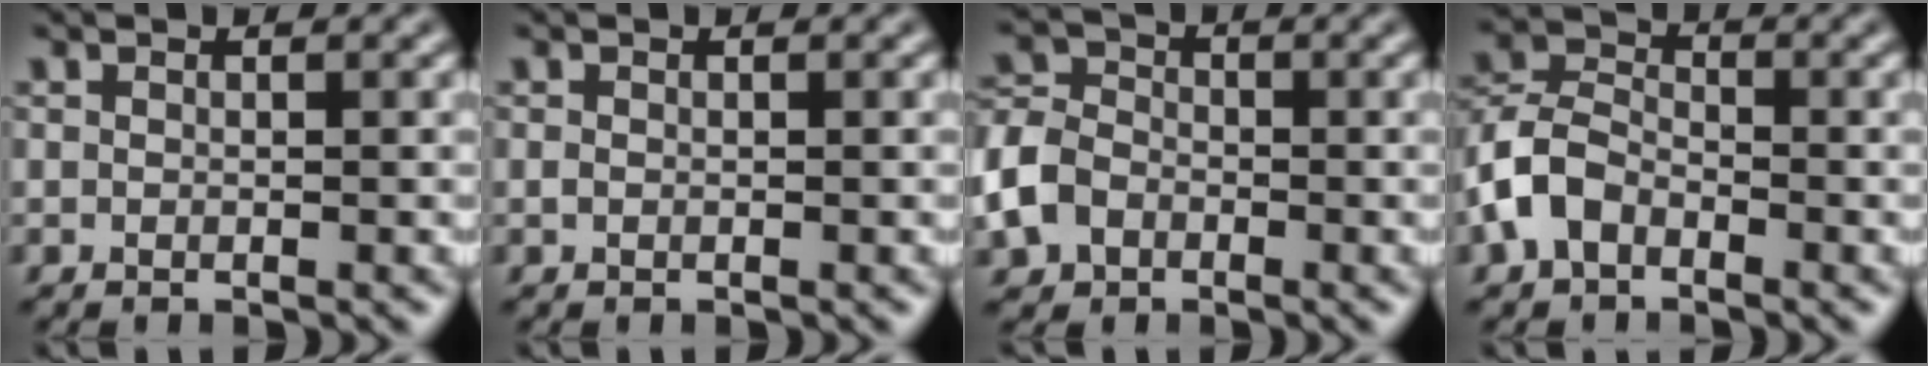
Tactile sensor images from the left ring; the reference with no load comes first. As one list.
[{"total": 0.0}, {"total": 5.1, "force": [-2.2, 3.8, 2.6], "torque": [-0.068, -0.002, -0.057]}, {"total": 4.7, "force": [-2.2, 3.0, 2.8], "torque": [-0.063, 0.007, -0.056]}]